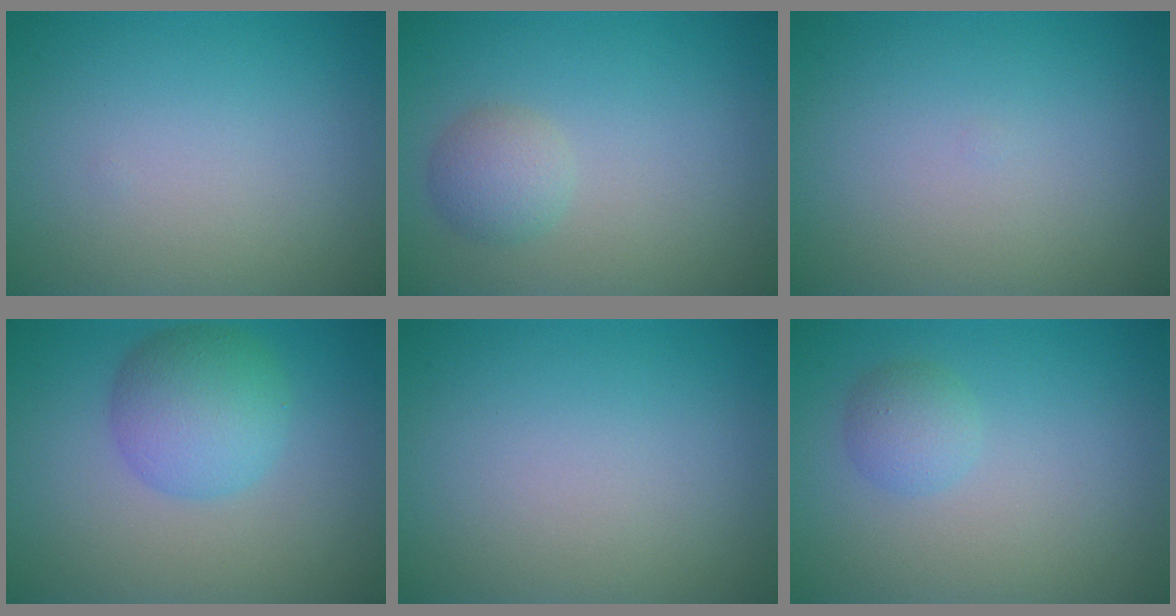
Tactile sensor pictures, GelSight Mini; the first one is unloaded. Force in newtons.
{"total": 2.2, "press": 2.2, "slide": 0.1}
{"total": 0.0}
{"total": 4.9, "press": 4.9, "slide": 0.1}
{"total": 0.0}
{"total": 1.8, "press": 1.8, "slide": 0.0}